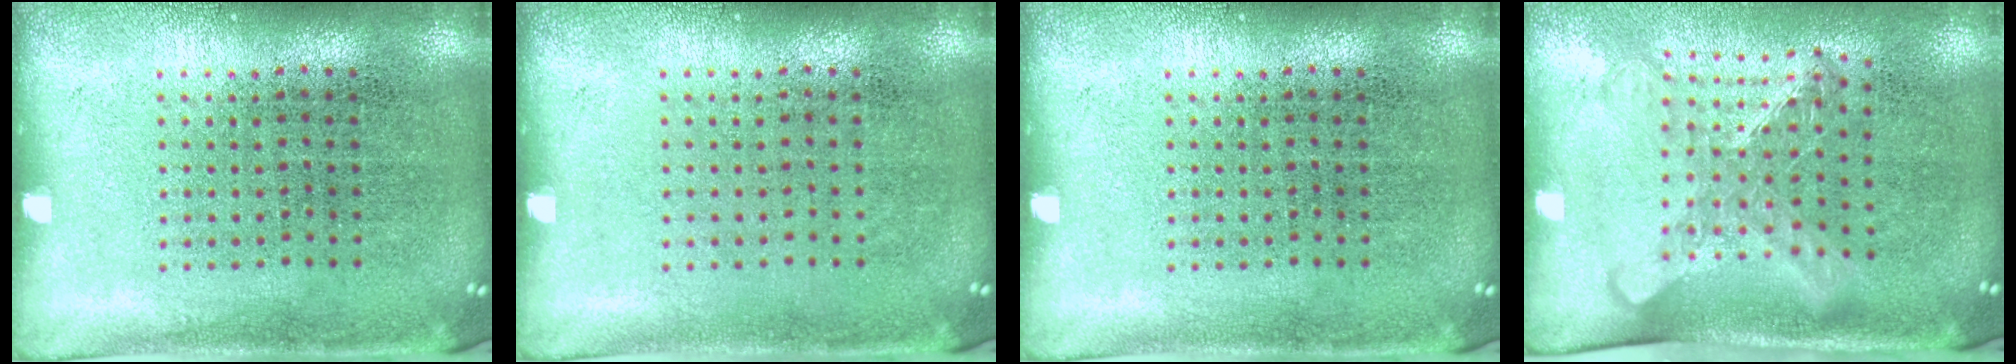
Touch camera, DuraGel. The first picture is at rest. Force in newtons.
{"total": 0.0}
{"total": 0.0}
{"total": 1.6, "press": 1.3, "slide": 0.9}